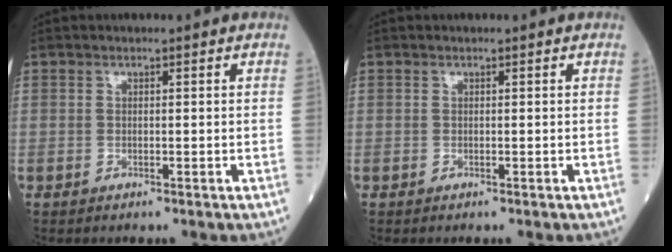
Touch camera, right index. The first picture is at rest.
{"total": 0.0}